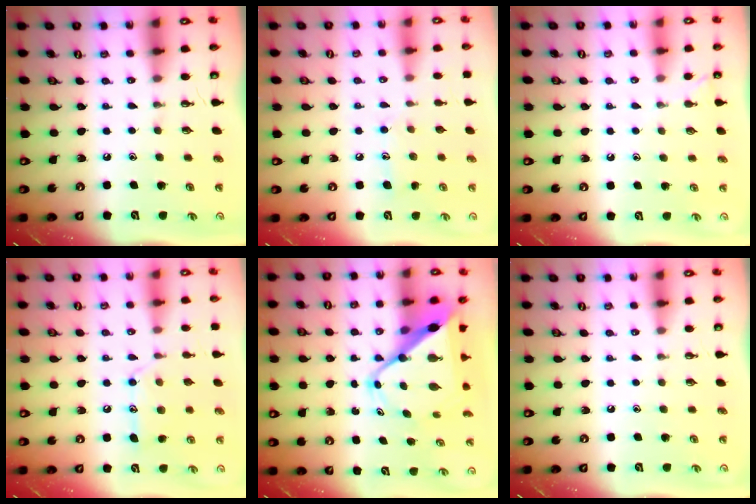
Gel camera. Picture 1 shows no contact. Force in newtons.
{"total": 7.6, "press": 7.6, "slide": 0.5}
{"total": 3.0, "press": 3.0, "slide": 0.3}
{"total": 13.1, "press": 13.1, "slide": 1.0}
{"total": 13.7, "press": 13.6, "slide": 1.1}
{"total": 0.0}